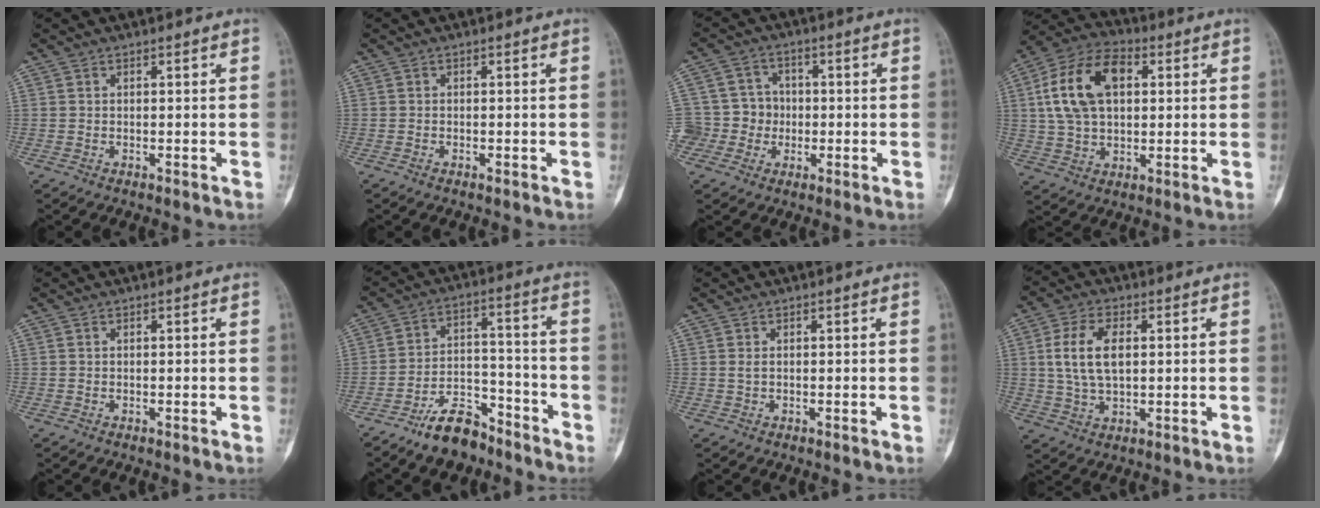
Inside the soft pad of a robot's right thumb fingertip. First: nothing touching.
{"total": 0.5, "force": [-0.3, 0.4, 0.3], "torque": [0.000, 0.001, -0.006]}
{"total": 8.9, "force": [-1.7, 8.6, 1.6], "torque": [0.009, 0.023, -0.031]}
{"total": 16.2, "force": [3.5, 10.0, 12.2], "torque": [-0.217, 0.018, 0.061]}
{"total": 0.0}
{"total": 10.6, "force": [-8.1, 5.1, 4.5], "torque": [-0.051, 0.072, -0.145]}
{"total": 0.7, "force": [0.2, 0.4, 0.6], "torque": [-0.007, 0.000, 0.004]}
{"total": 9.8, "force": [1.5, 5.4, 8.0], "torque": [-0.154, 0.004, 0.033]}